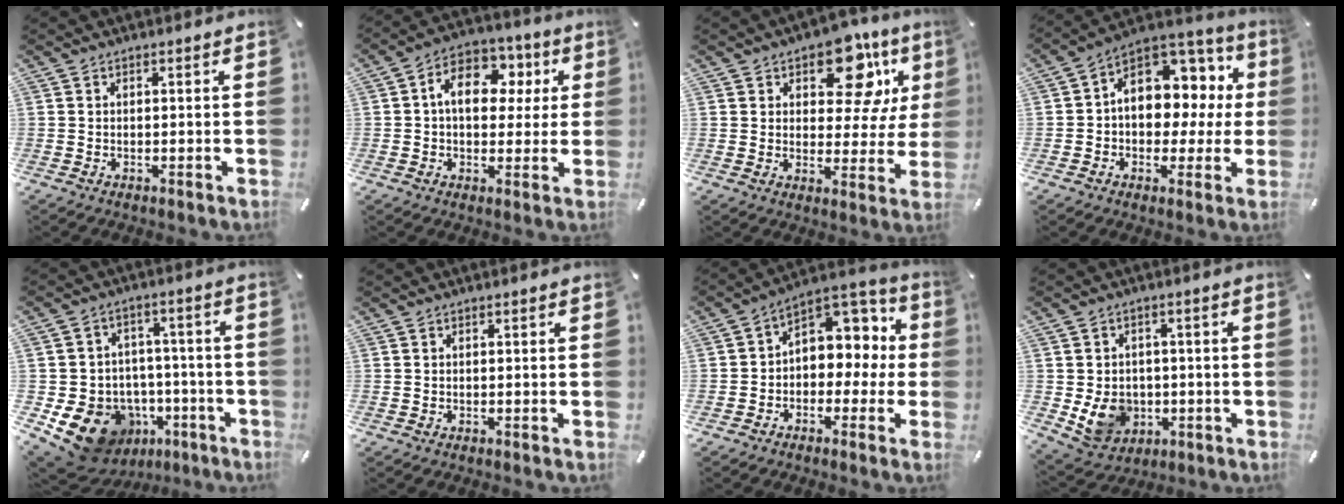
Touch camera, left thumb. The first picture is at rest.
{"total": 12.0, "force": [2.0, 8.6, 8.1], "torque": [-0.124, 0.002, 0.032]}
{"total": 15.0, "force": [7.6, 8.4, 9.8], "torque": [-0.134, -0.037, 0.127]}
{"total": 11.6, "force": [2.1, 9.2, 6.7], "torque": [-0.093, -0.025, 0.044]}
{"total": 14.6, "force": [-5.9, 12.1, 5.8], "torque": [-0.104, 0.027, -0.084]}
{"total": 0.0}
{"total": 7.6, "force": [1.3, 6.7, 3.3], "torque": [-0.051, -0.013, 0.026]}
{"total": 9.4, "force": [-1.5, 8.2, 4.4], "torque": [-0.097, 0.003, -0.025]}